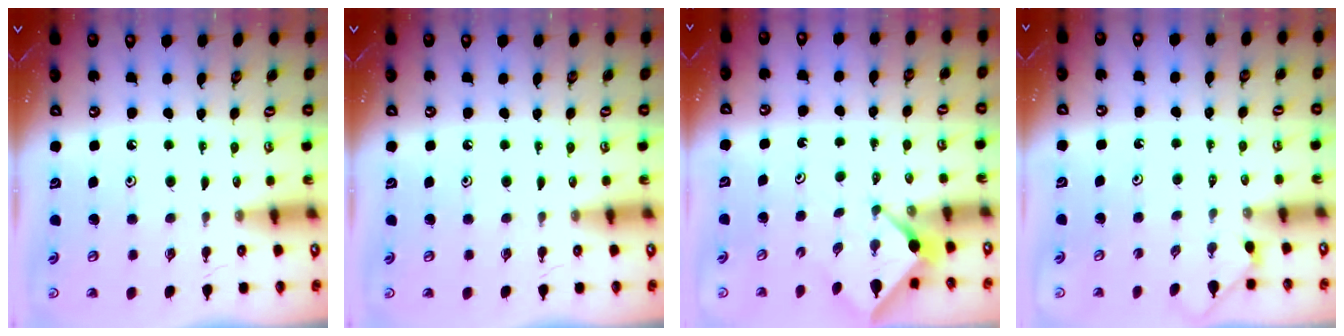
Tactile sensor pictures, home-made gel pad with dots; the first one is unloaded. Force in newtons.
{"total": 0.0}
{"total": 2.4, "press": 2.4, "slide": 0.3}
{"total": 1.0, "press": 0.9, "slide": 0.3}